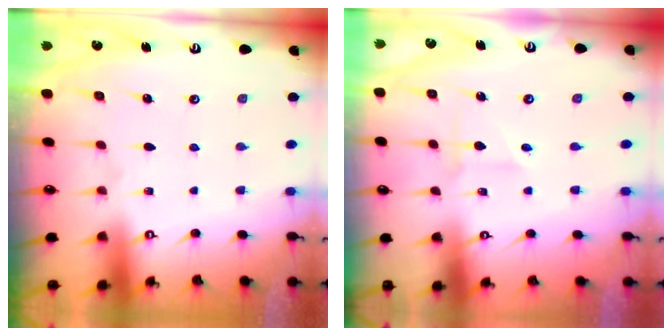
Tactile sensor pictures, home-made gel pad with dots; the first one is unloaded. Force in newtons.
{"total": 1.8, "press": 1.7, "slide": 0.2}